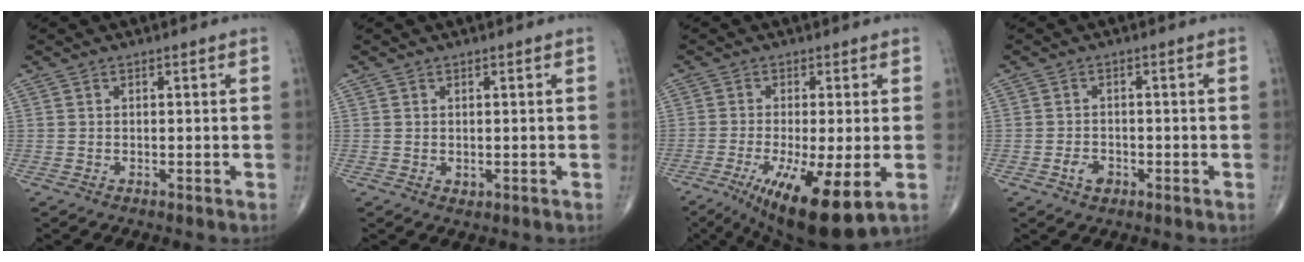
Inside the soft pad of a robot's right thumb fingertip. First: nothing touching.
{"total": 0.7, "force": [0.2, 0.6, 0.4], "torque": [0.000, -0.002, 0.006]}
{"total": 13.8, "force": [-4.9, 3.5, 12.4], "torque": [-0.201, -0.025, -0.068]}
{"total": 2.6, "force": [-1.2, 1.8, 1.4], "torque": [-0.017, 0.005, -0.018]}